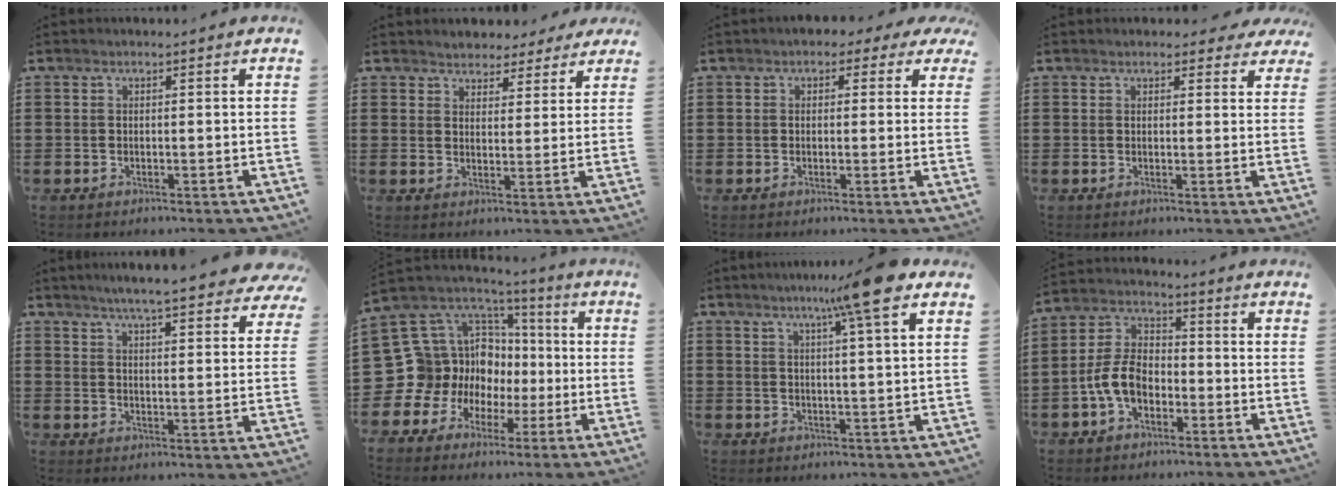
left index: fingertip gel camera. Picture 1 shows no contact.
{"total": 3.7, "force": [3.3, 1.5, -0.3], "torque": [-0.012, -0.005, 0.062]}
{"total": 1.8, "force": [0.6, 1.4, 1.0], "torque": [-0.017, 0.007, 0.006]}
{"total": 2.3, "force": [2.0, 0.9, 0.6], "torque": [-0.002, -0.005, 0.034]}
{"total": 5.7, "force": [5.2, -0.4, 2.1], "torque": [-0.062, -0.025, 0.090]}
{"total": 15.2, "force": [-1.5, 14.6, 4.1], "torque": [-0.146, -0.037, 0.005]}
{"total": 9.3, "force": [5.8, -0.8, 7.2], "torque": [-0.132, -0.010, 0.092]}
{"total": 6.8, "force": [-3.0, 4.2, 4.4], "torque": [-0.113, 0.009, -0.065]}